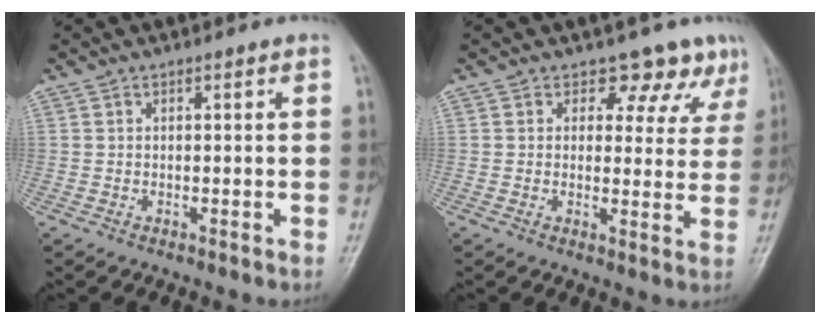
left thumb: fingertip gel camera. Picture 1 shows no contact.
{"total": 7.3, "force": [5.6, 4.4, 1.7], "torque": [0.021, -0.029, 0.049]}